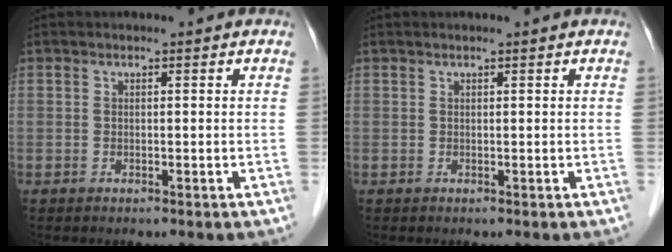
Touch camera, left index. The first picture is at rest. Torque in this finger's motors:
{"motor_torque": [0.21, 0.05, -0.09, -0.01]}